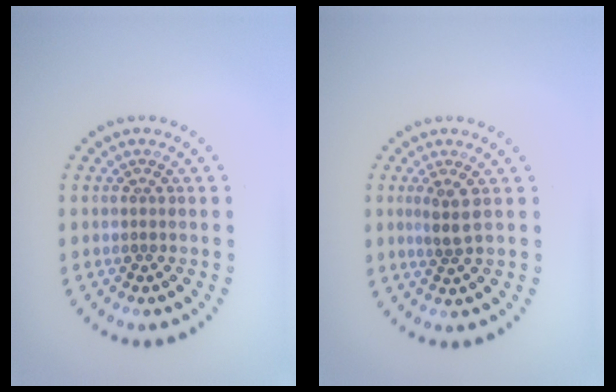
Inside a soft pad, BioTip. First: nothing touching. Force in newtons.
{"total": 1.9, "press": 1.4, "slide": 1.2}